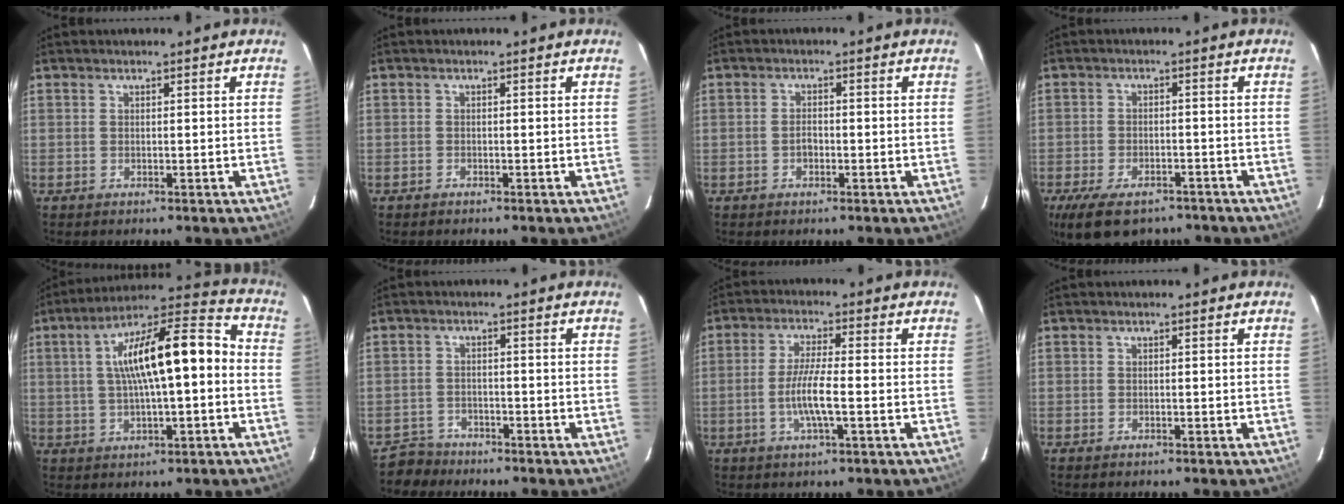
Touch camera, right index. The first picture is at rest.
{"total": 0.6, "force": [-0.5, 0.2, 0.0], "torque": [-0.003, 0.002, -0.009]}
{"total": 1.8, "force": [-0.7, 1.2, 1.2], "torque": [-0.024, 0.005, -0.014]}
{"total": 12.3, "force": [-8.7, 5.8, 6.5], "torque": [-0.148, -0.018, -0.139]}
{"total": 17.1, "force": [0.1, 4.9, 16.4], "torque": [-0.261, 0.036, 0.003]}
{"total": 4.2, "force": [-3.3, 2.4, -0.5], "torque": [-0.005, 0.018, -0.064]}
{"total": 6.6, "force": [-1.9, 0.5, 6.3], "torque": [-0.123, -0.004, -0.037]}
{"total": 0.6, "force": [-0.5, 0.2, 0.2], "torque": [-0.004, 0.000, -0.011]}